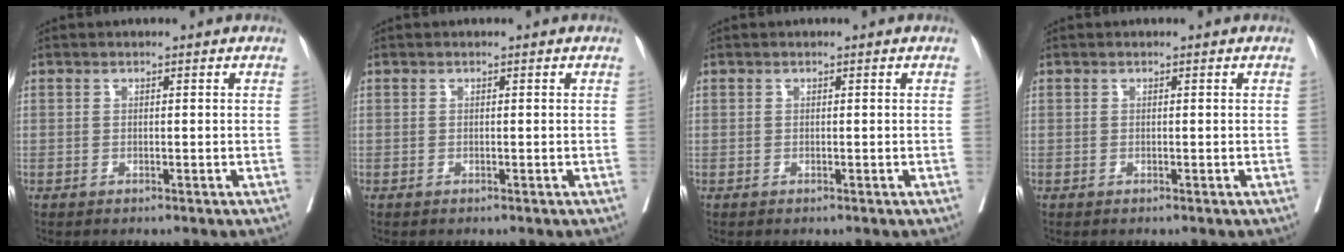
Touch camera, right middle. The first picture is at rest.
{"total": 0.0}
{"total": 0.0}
{"total": 0.0}